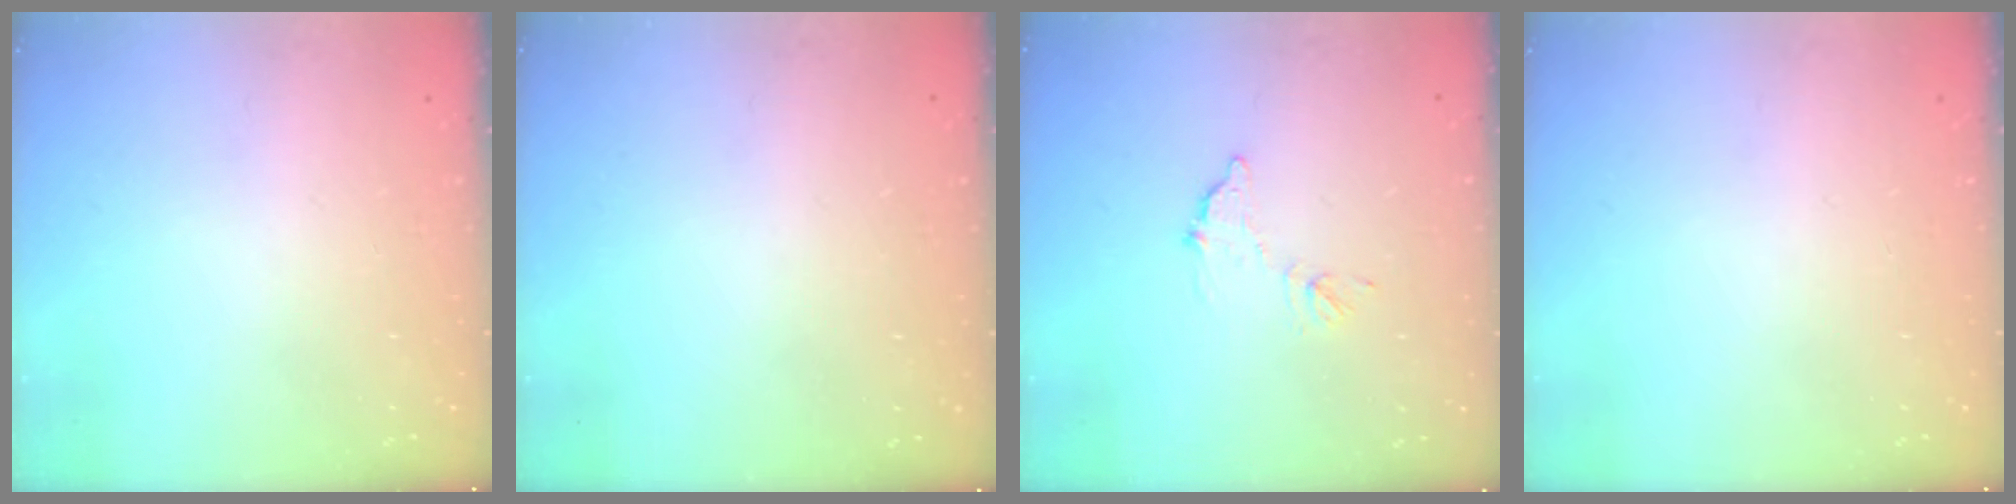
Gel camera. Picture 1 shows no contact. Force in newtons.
{"total": 3.2, "press": 3.2, "slide": 0.1}
{"total": 7.9, "press": 7.9, "slide": 0.3}
{"total": 0.0}